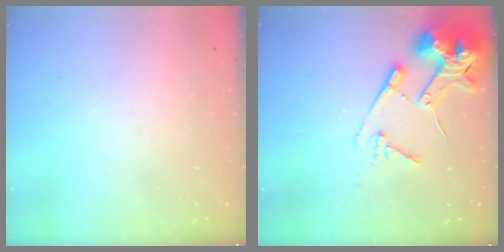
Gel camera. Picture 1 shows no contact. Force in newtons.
{"total": 14.6, "press": 14.5, "slide": 1.6}